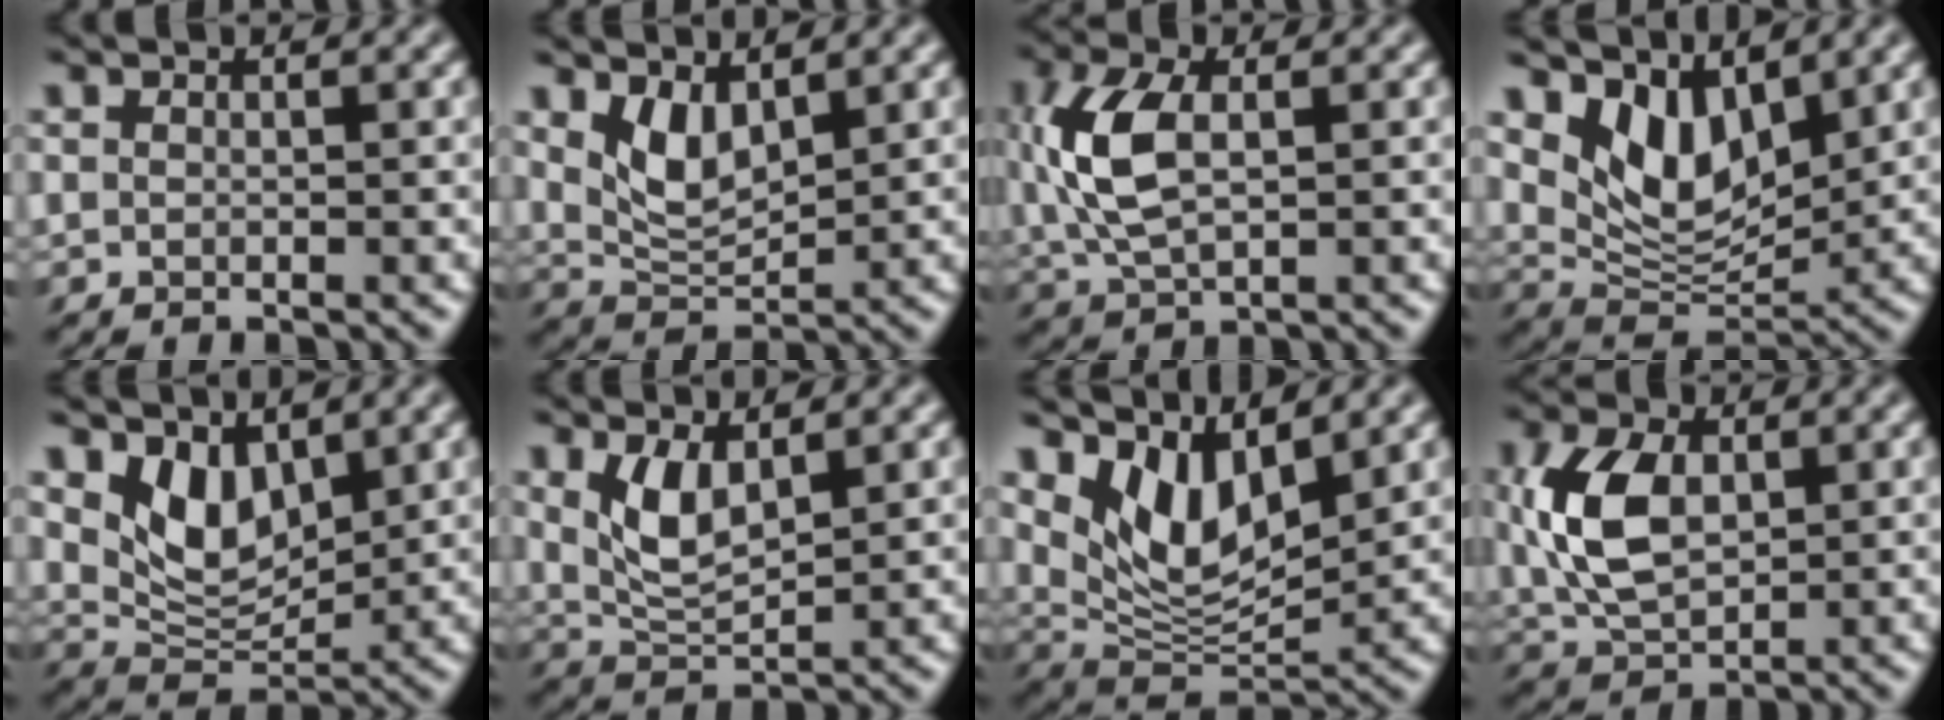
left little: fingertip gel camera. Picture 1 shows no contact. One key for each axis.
{"total": 3.6, "fx": 1.5, "fy": 1.3, "fz": 3.0, "tx": -0.059, "ty": -0.007, "tz": 0.028}
{"total": 6.4, "fx": 0.2, "fy": 3.1, "fz": 5.6, "tx": -0.129, "ty": 0.012, "tz": -0.003}
{"total": 6.2, "fx": 3.3, "fy": 2.7, "fz": 4.5, "tx": -0.085, "ty": -0.011, "tz": 0.051}
{"total": 4.5, "fx": 2.0, "fy": 2.2, "fz": 3.4, "tx": -0.061, "ty": -0.015, "tz": 0.030}
{"total": 3.6, "fx": 1.3, "fy": 1.0, "fz": 3.2, "tx": -0.067, "ty": -0.004, "tz": 0.024}
{"total": 6.8, "fx": 3.5, "fy": 2.5, "fz": 5.3, "tx": -0.101, "ty": -0.011, "tz": 0.063}
{"total": 6.3, "fx": 0.3, "fy": 3.6, "fz": 5.1, "tx": -0.111, "ty": 0.010, "tz": -0.003}